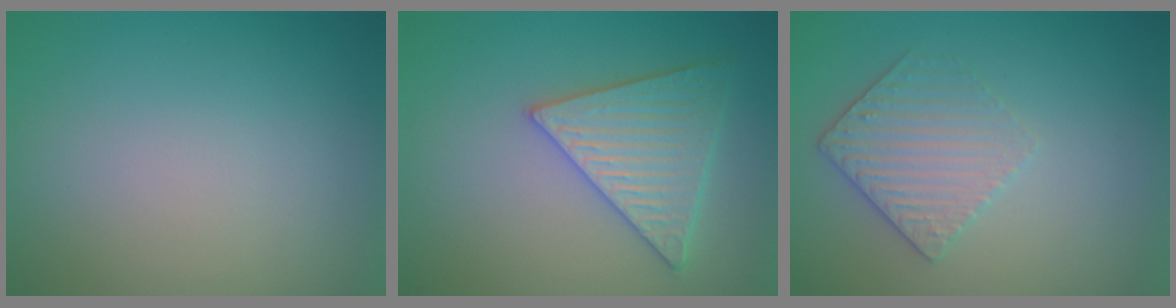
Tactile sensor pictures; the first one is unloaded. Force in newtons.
{"total": 5.3, "press": 4.7, "slide": 2.3}
{"total": 3.3, "press": 2.8, "slide": 1.8}